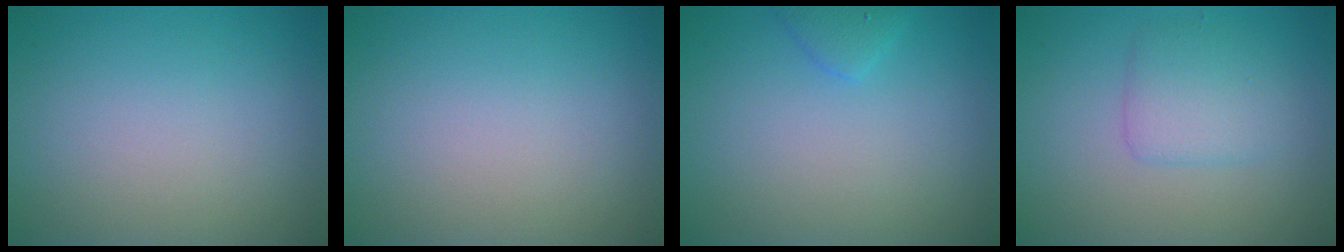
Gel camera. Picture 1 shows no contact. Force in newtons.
{"total": 0.0}
{"total": 1.4, "press": 1.4, "slide": 0.1}
{"total": 2.7, "press": 2.7, "slide": 0.1}